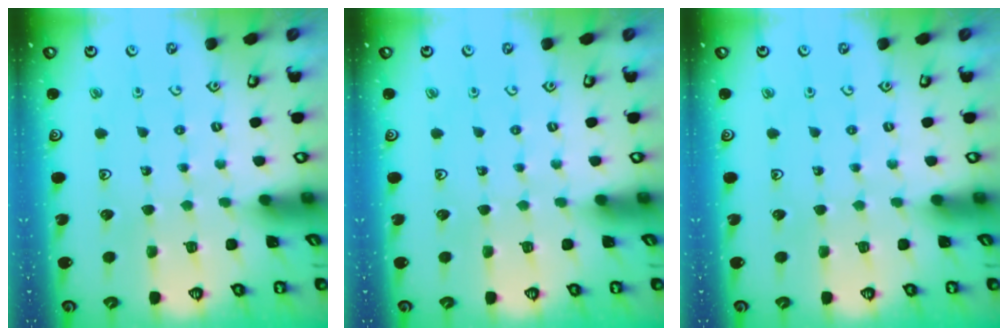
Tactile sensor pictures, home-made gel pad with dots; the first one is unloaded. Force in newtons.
{"total": 0.0}
{"total": 0.0}